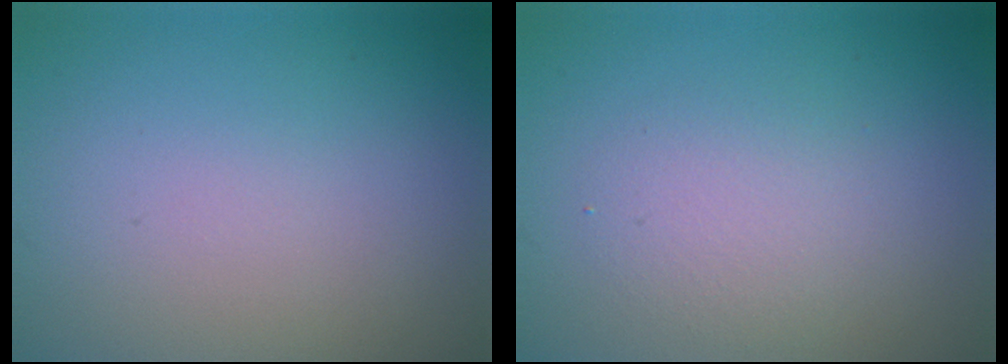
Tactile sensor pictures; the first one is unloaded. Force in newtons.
{"total": 2.6, "press": 2.6, "slide": 0.2}